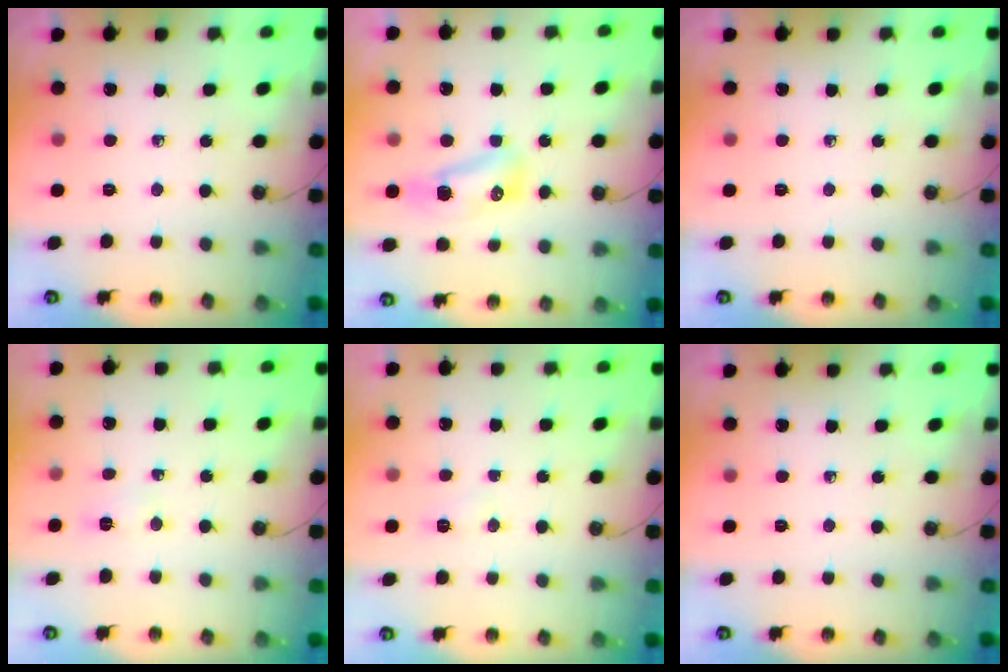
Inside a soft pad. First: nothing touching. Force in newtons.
{"total": 8.3, "press": 8.1, "slide": 1.5}
{"total": 0.0}
{"total": 3.1, "press": 2.8, "slide": 1.3}
{"total": 4.4, "press": 4.4, "slide": 0.5}
{"total": 0.0}